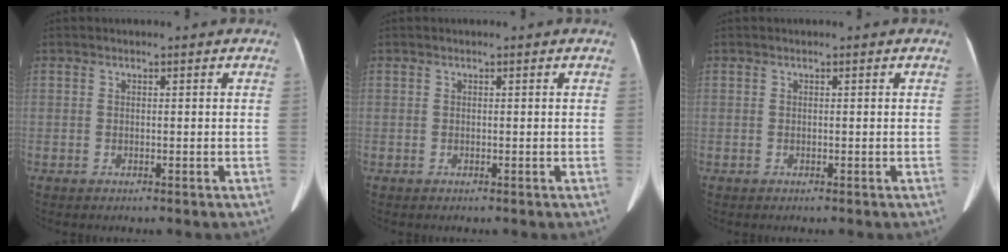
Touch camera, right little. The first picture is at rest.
{"total": 0.0}
{"total": 0.0}